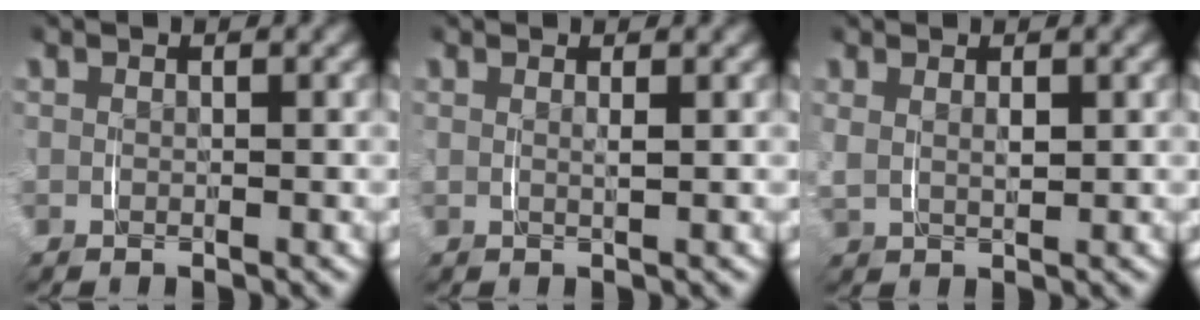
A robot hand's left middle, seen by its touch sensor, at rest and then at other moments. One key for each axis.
{"total": 0.9, "fx": 0.6, "fy": -0.2, "fz": 0.6, "tx": -0.010, "ty": -0.003, "tz": 0.011}
{"total": 1.9, "fx": 0.8, "fy": 1.1, "fz": 1.3, "tx": -0.035, "ty": -0.004, "tz": 0.018}